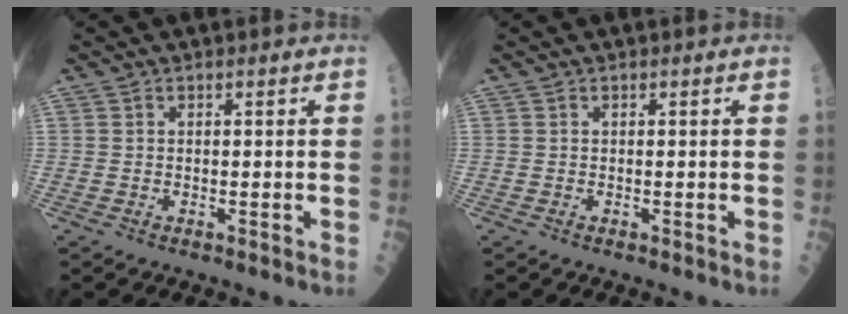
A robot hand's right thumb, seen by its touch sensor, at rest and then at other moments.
{"total": 0.0}